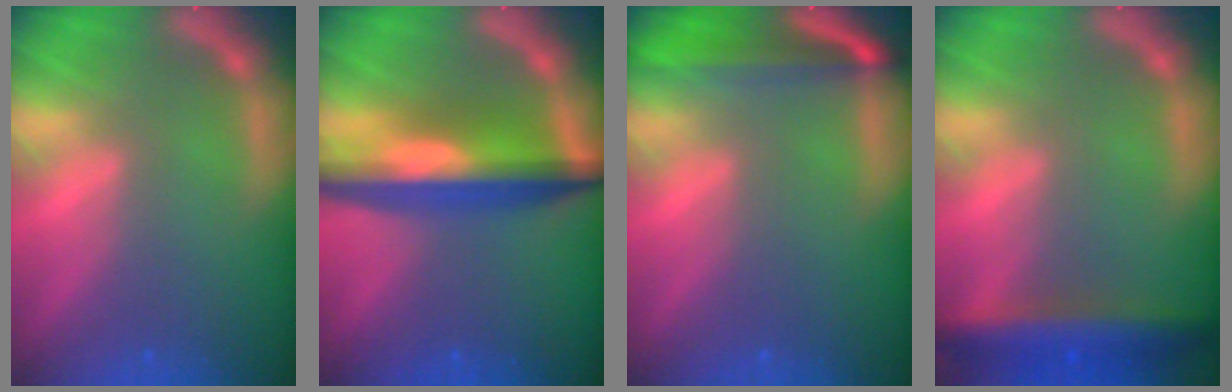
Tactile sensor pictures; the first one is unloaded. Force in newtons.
{"total": 8.5}
{"total": 5.5}
{"total": 6.0}